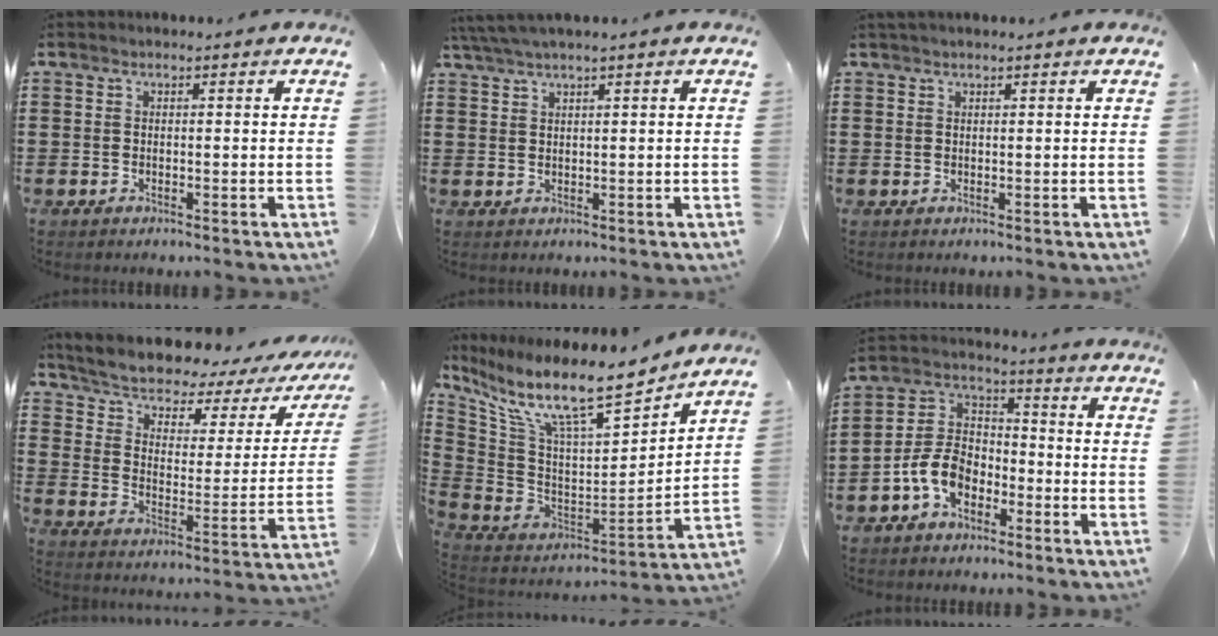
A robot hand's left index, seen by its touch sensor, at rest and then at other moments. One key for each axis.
{"total": 2.1, "fx": 1.3, "fy": -0.3, "fz": 1.6, "tx": -0.032, "ty": 0.000, "tz": 0.025}
{"total": 0.6, "fx": 0.3, "fy": -0.1, "fz": 0.5, "tx": -0.009, "ty": -0.001, "tz": 0.006}
{"total": 3.8, "fx": 3.0, "fy": 1.4, "fz": 1.9, "tx": -0.057, "ty": -0.034, "tz": 0.041}
{"total": 11.7, "fx": 8.7, "fy": 2.0, "fz": 7.6, "tx": -0.171, "ty": -0.067, "tz": 0.143}
{"total": 7.7, "fx": -4.2, "fy": 4.9, "fz": 4.3, "tx": -0.120, "ty": 0.006, "tz": -0.089}